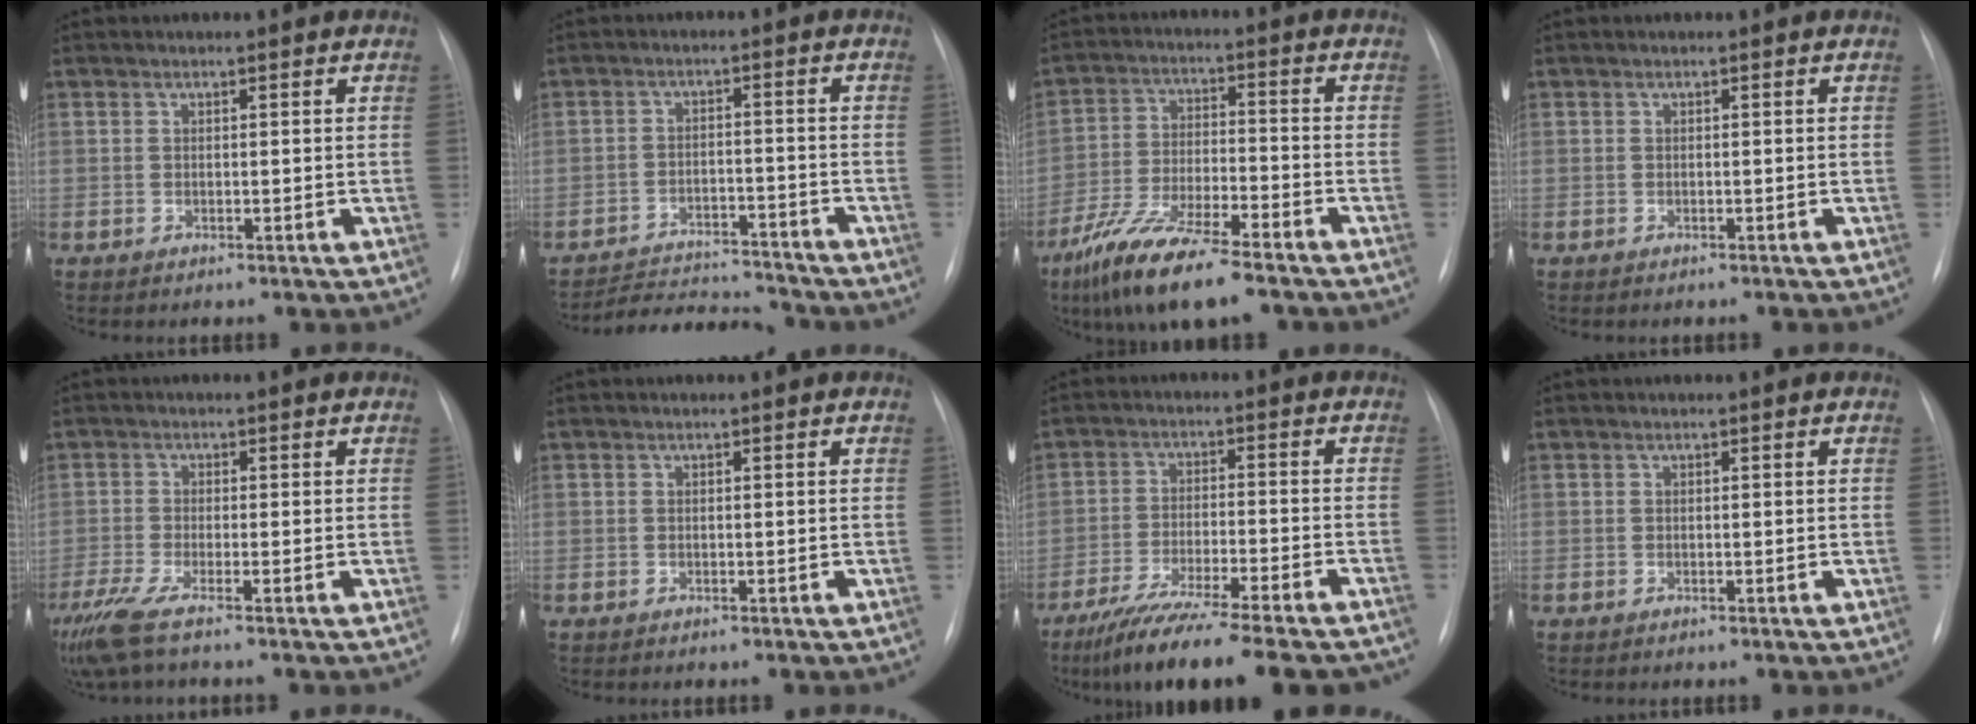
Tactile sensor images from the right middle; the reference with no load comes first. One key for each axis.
{"total": 8.3, "fx": -8.3, "fy": 0.6, "fz": 0.0, "tx": -0.002, "ty": 0.002, "tz": -0.134}
{"total": 12.7, "fx": -9.2, "fy": 2.2, "fz": 8.4, "tx": -0.163, "ty": -0.027, "tz": -0.167}
{"total": 1.0, "fx": -0.9, "fy": 0.4, "fz": 0.3, "tx": -0.008, "ty": 0.000, "tz": -0.010}
{"total": 5.4, "fx": -4.0, "fy": 0.0, "fz": 3.7, "tx": -0.078, "ty": -0.018, "tz": -0.079}
{"total": 0.0}
{"total": 18.1, "fx": -15.2, "fy": 1.5, "fz": 9.6, "tx": -0.135, "ty": -0.030, "tz": -0.232}
{"total": 0.0}